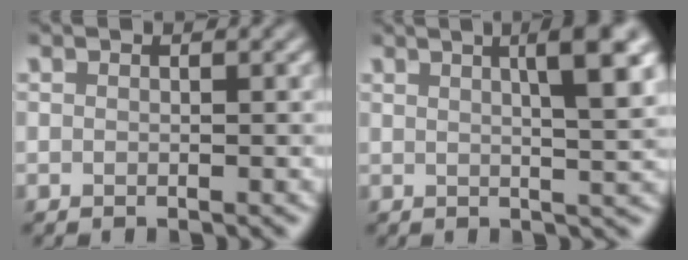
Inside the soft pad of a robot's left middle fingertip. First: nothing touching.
{"total": 6.2, "force": [2.2, 1.6, 5.6], "torque": [-0.052, 0.013, 0.023]}